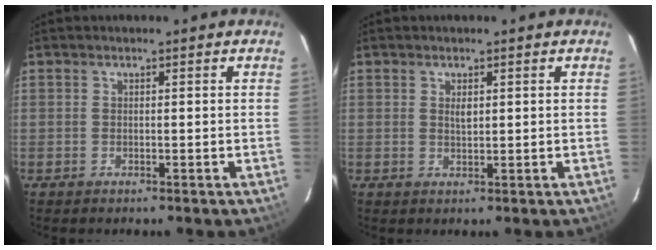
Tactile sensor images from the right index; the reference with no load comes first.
{"total": 1.5, "force": [0.5, 0.7, 1.2], "torque": [-0.021, 0.001, 0.010]}